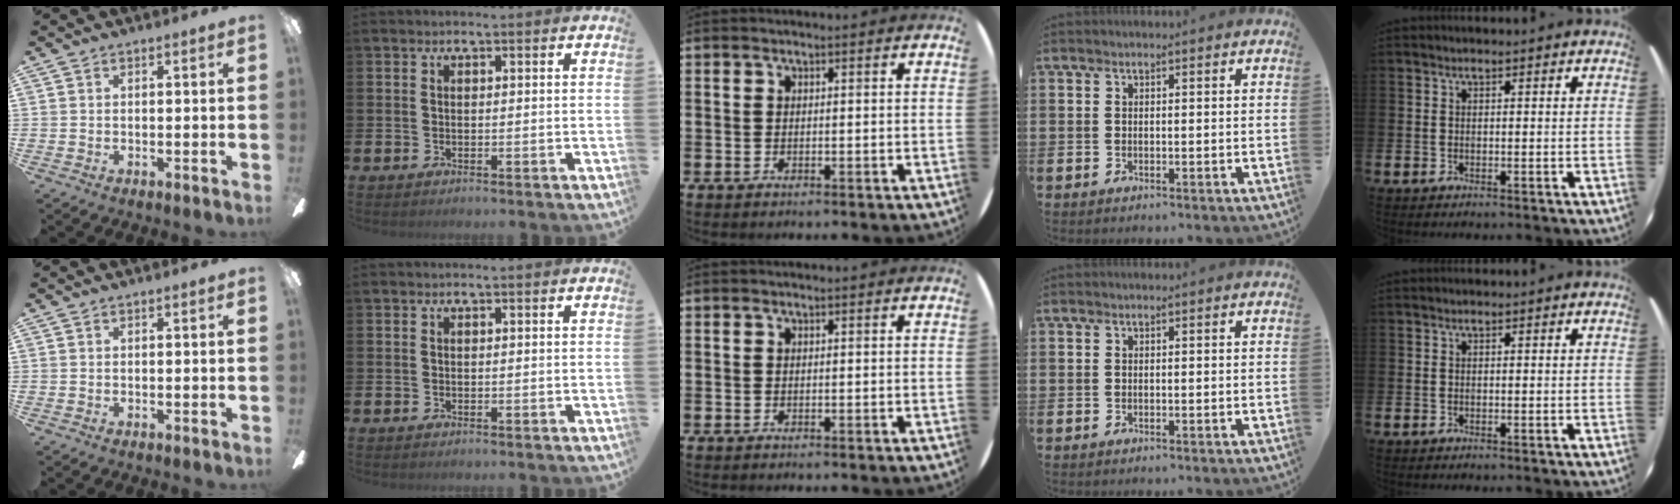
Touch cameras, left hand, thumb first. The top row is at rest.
{}